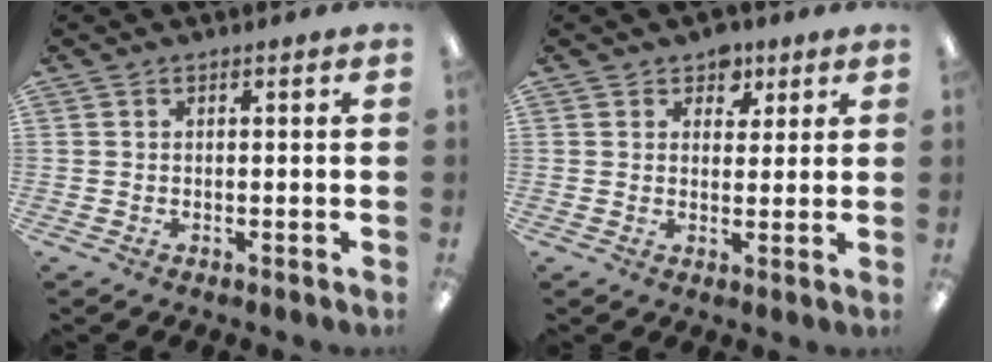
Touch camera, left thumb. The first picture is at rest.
{"total": 4.9, "force": [3.0, 3.5, 1.6], "torque": [-0.004, -0.013, 0.049]}